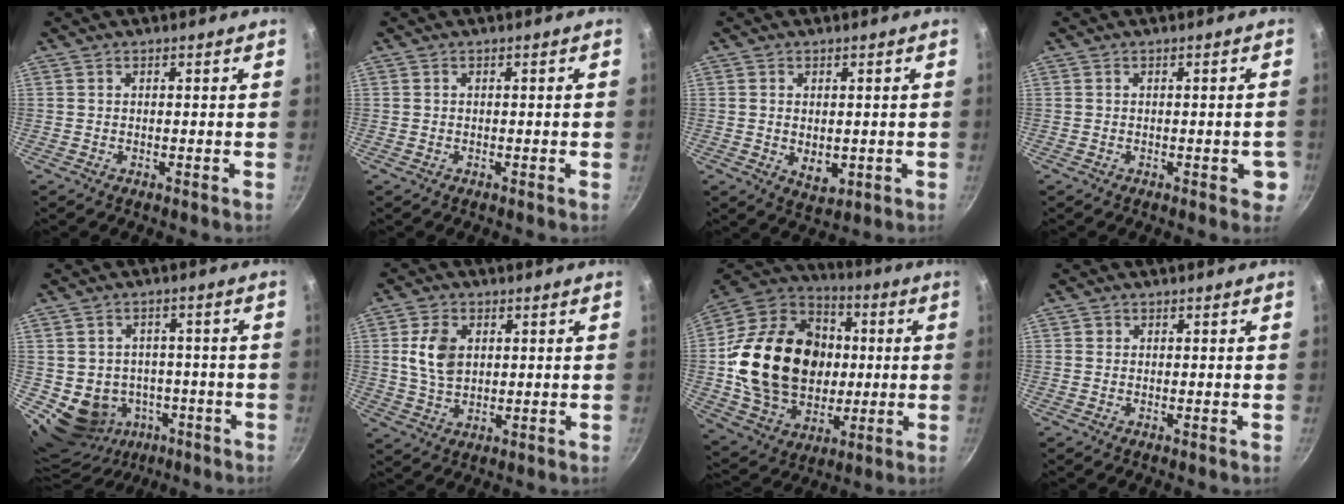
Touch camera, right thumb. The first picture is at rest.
{"total": 0.8, "force": [-0.1, 0.4, 0.7], "torque": [-0.007, 0.004, -0.001]}
{"total": 4.7, "force": [-0.4, 3.2, 3.5], "torque": [-0.052, -0.010, 0.003]}
{"total": 3.8, "force": [-1.1, 1.7, 3.2], "torque": [-0.023, 0.003, -0.014]}
{"total": 13.5, "force": [-4.3, 11.7, 5.0], "torque": [-0.058, 0.040, -0.039]}
{"total": 7.7, "force": [1.7, 5.3, 5.4], "torque": [-0.090, -0.005, 0.033]}
{"total": 27.5, "force": [0.9, 21.4, 17.2], "torque": [-0.271, 0.024, 0.026]}
{"total": 0.6, "force": [0.1, 0.6, 0.1], "torque": [0.003, 0.001, 0.000]}